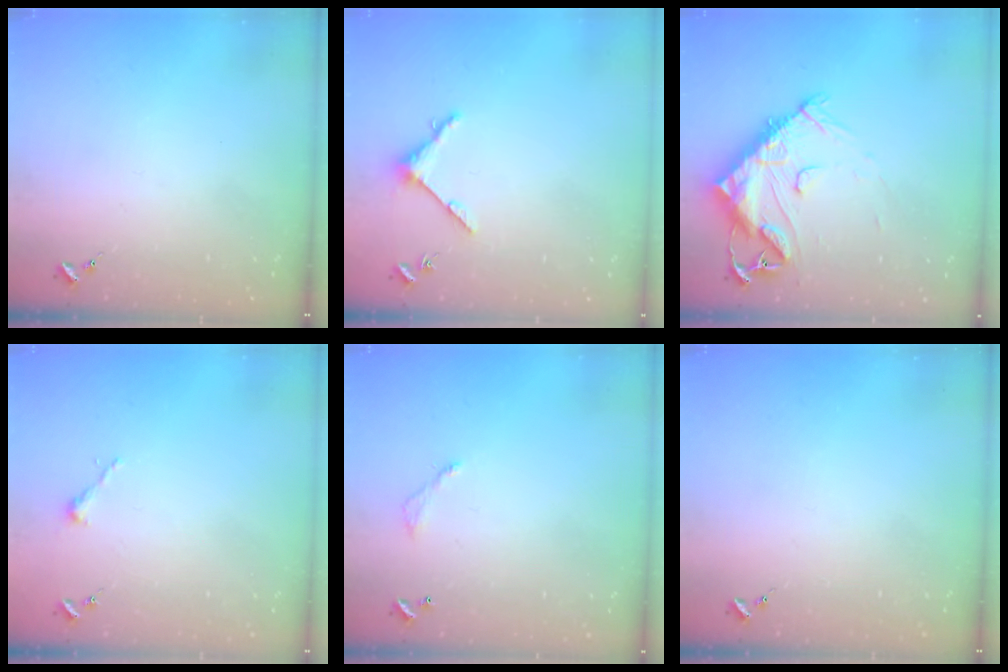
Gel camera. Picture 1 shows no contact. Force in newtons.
{"total": 4.8, "press": 4.8, "slide": 0.6}
{"total": 14.6, "press": 14.5, "slide": 1.1}
{"total": 2.5, "press": 2.5, "slide": 0.2}
{"total": 3.8, "press": 3.8, "slide": 0.2}
{"total": 0.0}